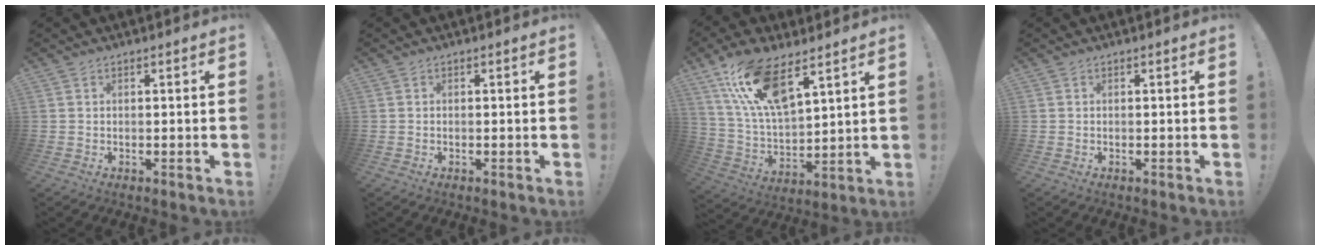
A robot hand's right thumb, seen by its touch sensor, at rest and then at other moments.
{"total": 0.0}
{"total": 16.4, "force": [10.7, 5.7, 11.1], "torque": [-0.218, -0.052, 0.193]}
{"total": 0.0}